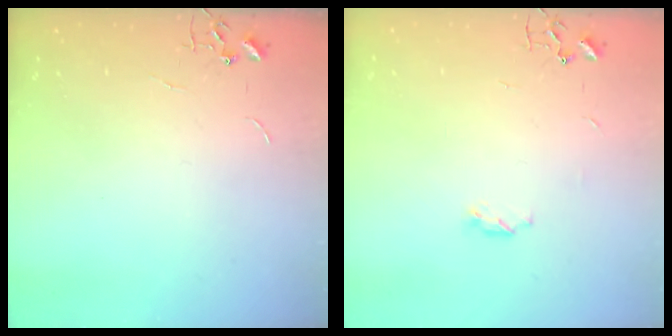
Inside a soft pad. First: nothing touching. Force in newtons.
{"total": 4.2, "press": 4.1, "slide": 0.6}